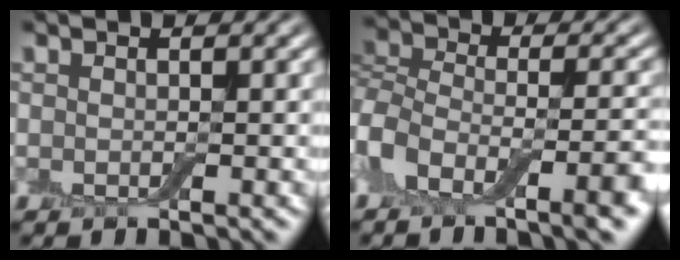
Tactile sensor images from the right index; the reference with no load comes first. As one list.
[{"total": 7.9, "force": [-4.6, 3.6, 5.3], "torque": [-0.089, -0.002, -0.091]}]